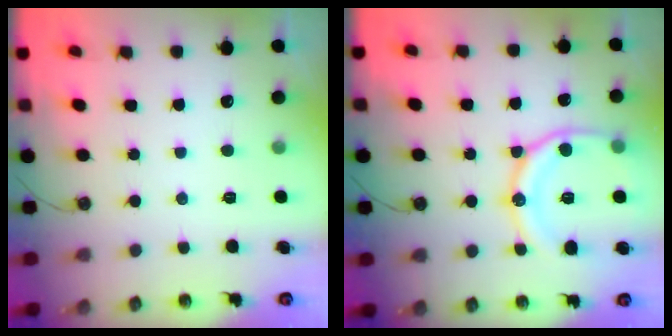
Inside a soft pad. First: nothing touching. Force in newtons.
{"total": 17.2, "press": 17.1, "slide": 1.8}